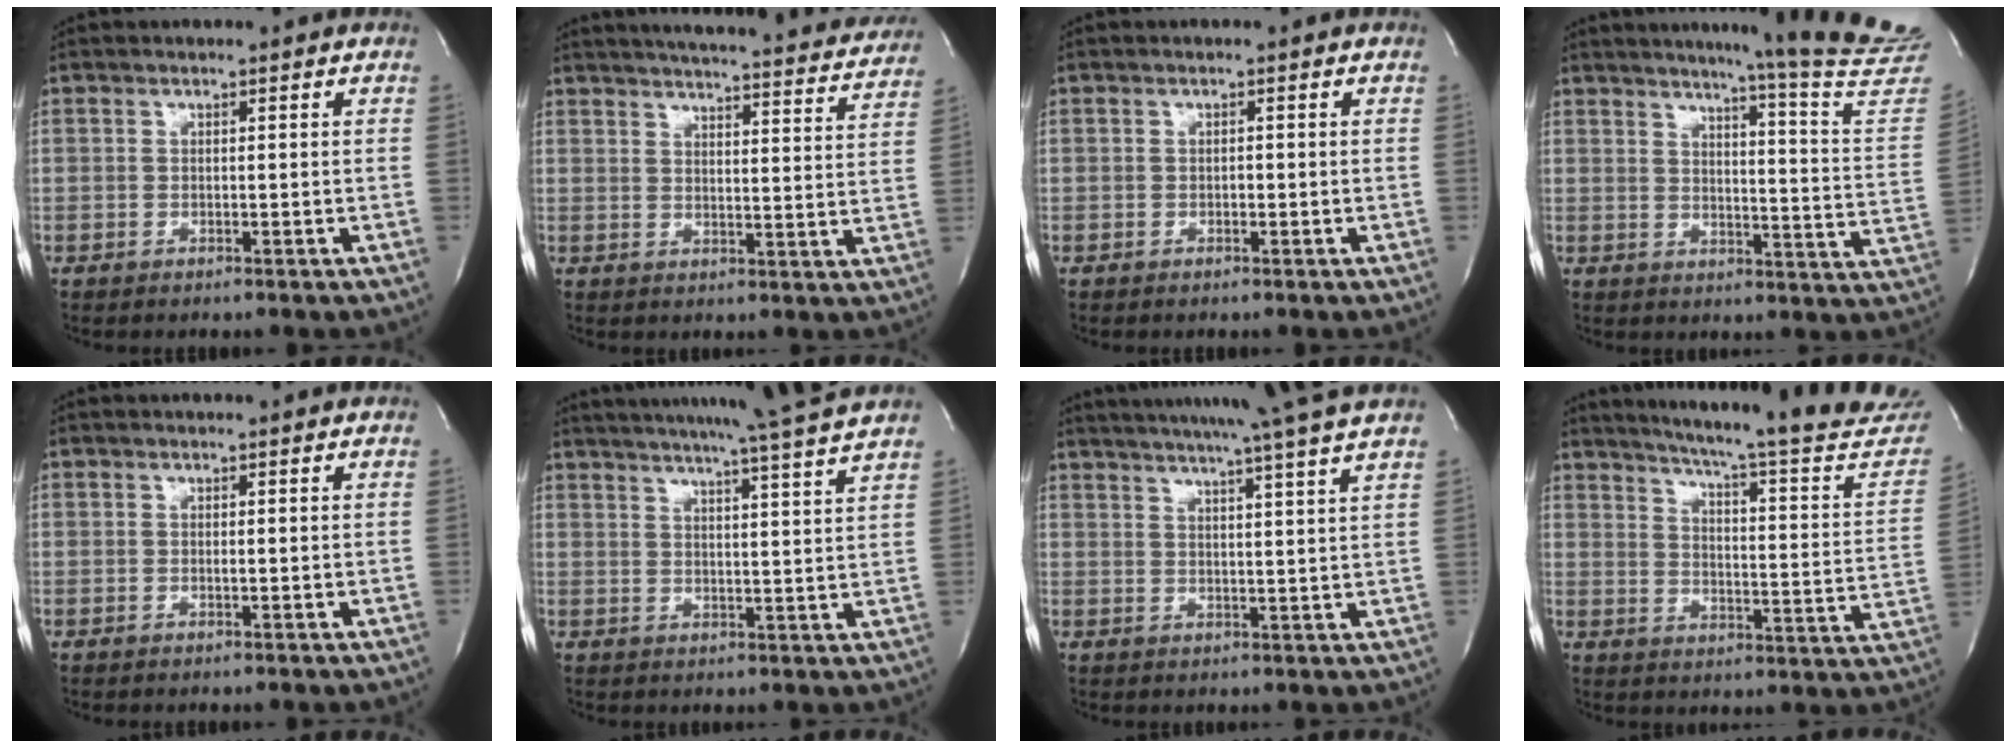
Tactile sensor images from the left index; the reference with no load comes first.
{"total": 26.3, "force": [24.4, 3.2, 9.3], "torque": [-0.145, -0.052, 0.290]}
{"total": 0.5, "force": [-0.3, 0.3, 0.4], "torque": [-0.005, 0.000, -0.006]}
{"total": 21.8, "force": [19.5, -2.2, 9.6], "torque": [-0.137, -0.122, 0.226]}
{"total": 0.0}
{"total": 17.6, "force": [15.7, -2.0, 7.8], "torque": [-0.136, -0.030, 0.203]}
{"total": 17.0, "force": [14.6, -2.1, 8.5], "torque": [-0.145, -0.018, 0.191]}
{"total": 27.5, "force": [25.1, 1.2, 11.1], "torque": [-0.165, -0.102, 0.303]}